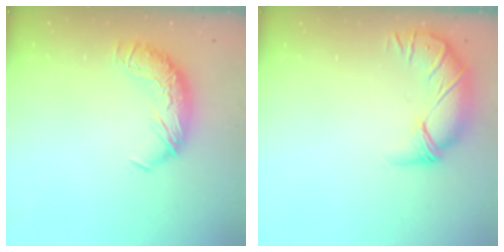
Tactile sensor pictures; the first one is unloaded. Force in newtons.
{"total": 3.5, "press": 2.6, "slide": 2.4}